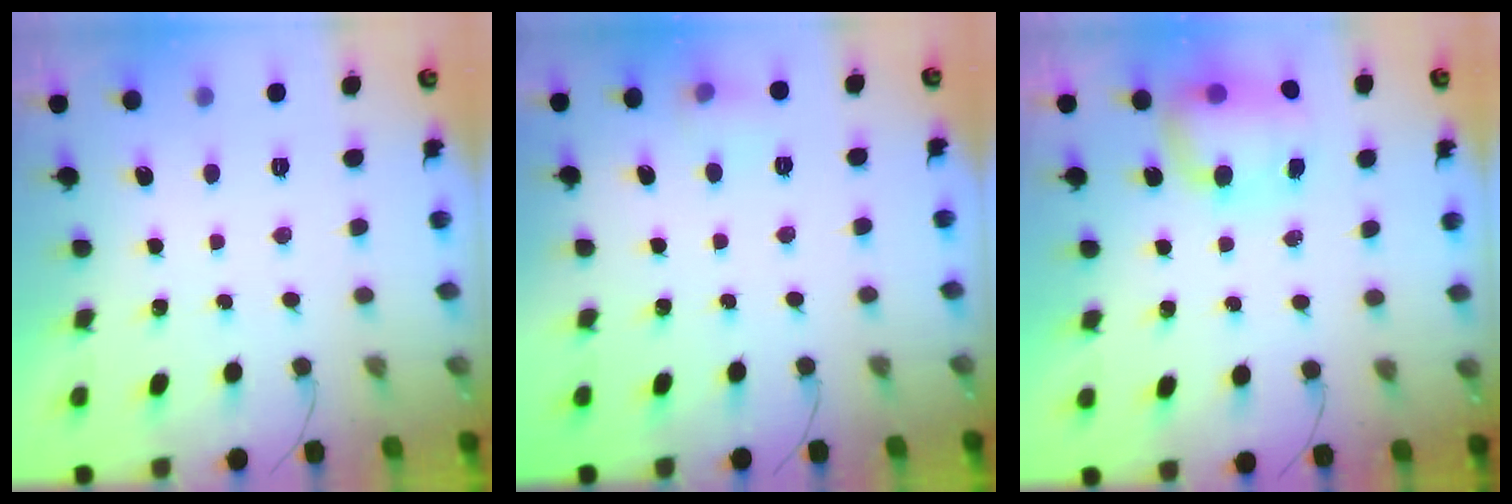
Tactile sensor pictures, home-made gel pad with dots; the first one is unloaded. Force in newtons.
{"total": 6.3, "press": 6.1, "slide": 1.7}
{"total": 7.7, "press": 7.6, "slide": 1.4}